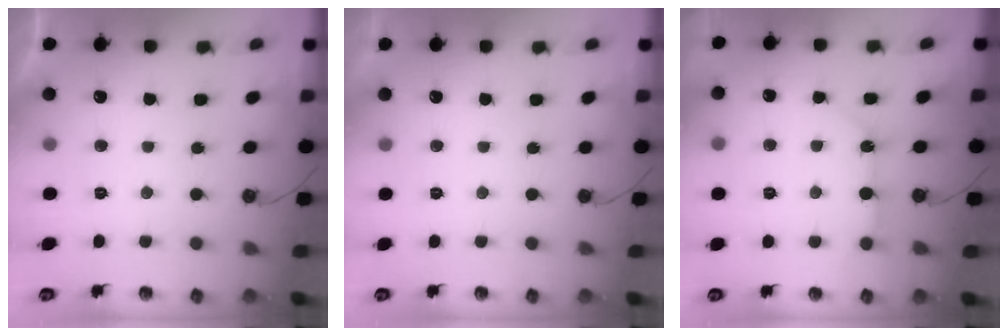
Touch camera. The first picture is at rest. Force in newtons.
{"total": 0.0}
{"total": 8.4, "press": 8.3, "slide": 0.8}